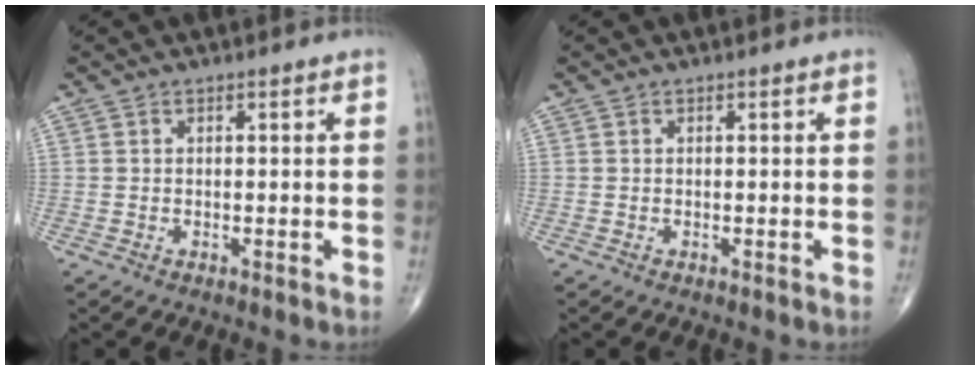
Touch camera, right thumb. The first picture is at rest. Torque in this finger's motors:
{"motor_torque": [0.00, 0.00, 0.00, 0.01, 0.00]}